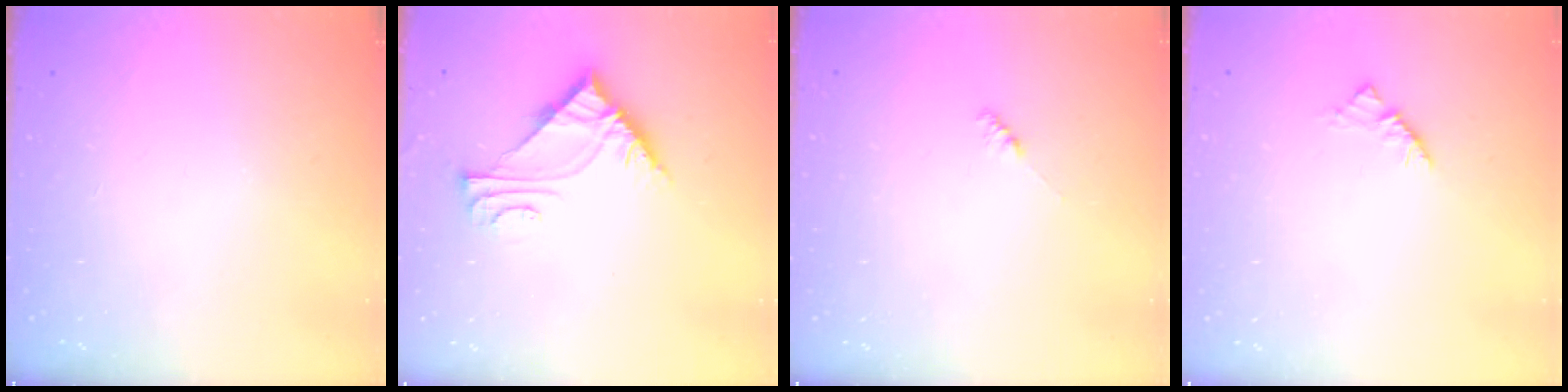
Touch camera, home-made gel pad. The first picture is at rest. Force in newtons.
{"total": 7.3, "press": 7.3, "slide": 0.5}
{"total": 2.1, "press": 2.0, "slide": 0.5}
{"total": 2.9, "press": 2.8, "slide": 0.7}